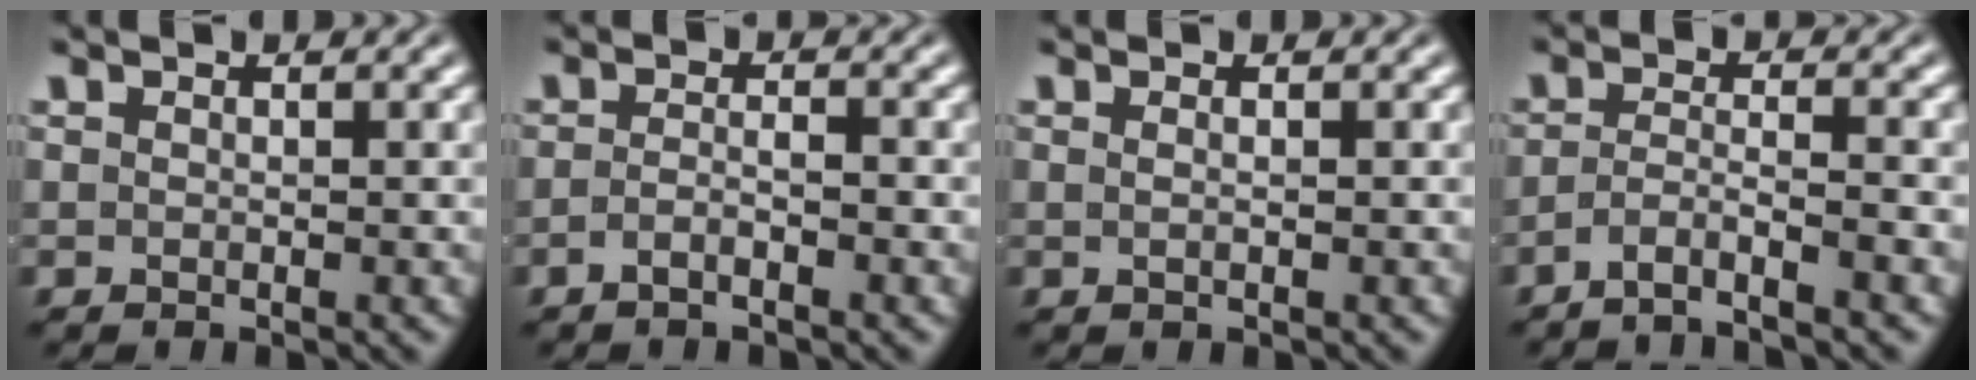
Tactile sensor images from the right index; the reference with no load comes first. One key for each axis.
{"total": 1.9, "fx": -1.6, "fy": -0.2, "fz": 1.0, "tx": -0.015, "ty": -0.006, "tz": -0.028}
{"total": 0.9, "fx": -0.1, "fy": -0.8, "fz": 0.3, "tx": -0.002, "ty": -0.005, "tz": 0.002}
{"total": 3.3, "fx": -2.9, "fy": 0.0, "fz": 1.4, "tx": -0.024, "ty": -0.015, "tz": -0.045}